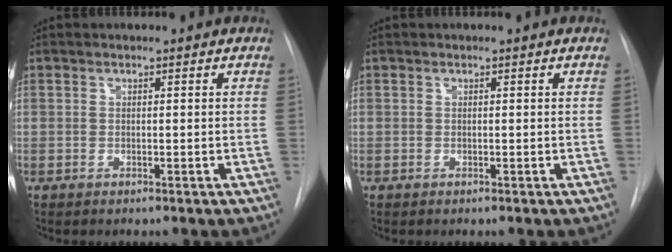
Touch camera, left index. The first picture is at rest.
{"total": 0.0}